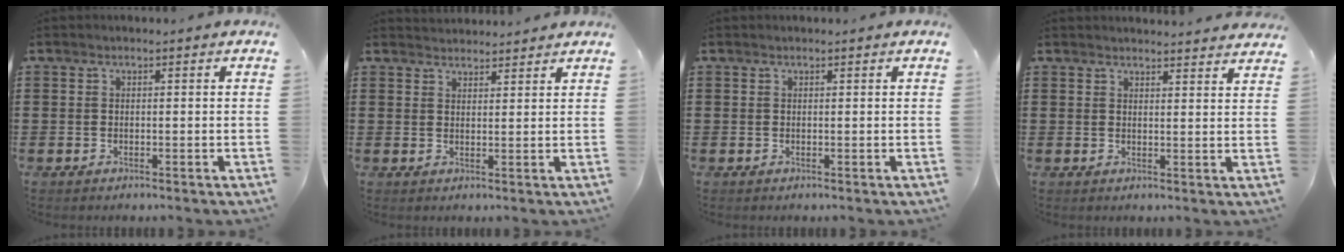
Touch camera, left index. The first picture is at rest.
{"total": 2.2, "force": [2.2, 0.1, -0.3], "torque": [0.000, -0.002, 0.043]}
{"total": 0.0}
{"total": 2.4, "force": [2.4, -0.1, 0.1], "torque": [0.000, -0.013, 0.045]}